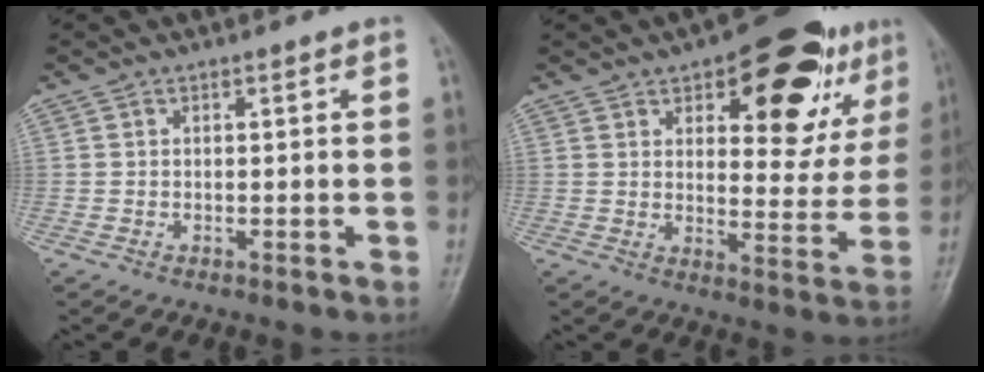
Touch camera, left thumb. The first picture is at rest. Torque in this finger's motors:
{"motor_torque": [0.53, 0.55, 0.20, -0.30, -0.02]}